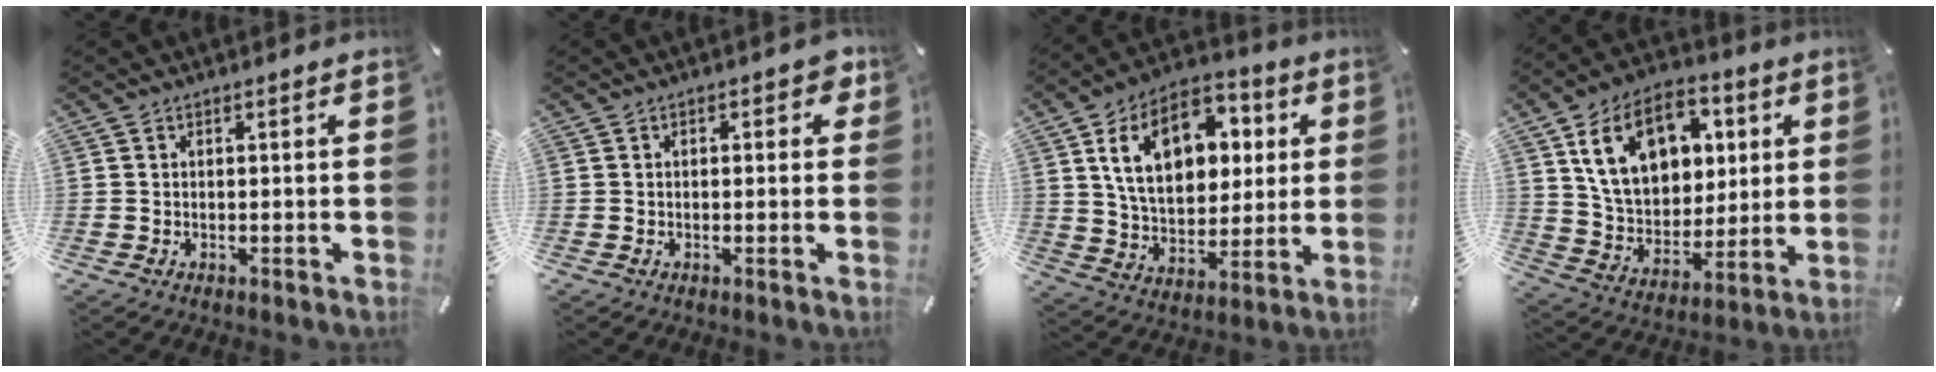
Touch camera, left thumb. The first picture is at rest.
{"total": 2.4, "force": [0.4, 1.4, 1.9], "torque": [-0.022, 0.003, 0.002]}
{"total": 18.0, "force": [6.6, 12.1, 11.6], "torque": [-0.194, -0.010, 0.118]}
{"total": 17.2, "force": [7.1, 12.4, 9.5], "torque": [-0.172, -0.014, 0.136]}